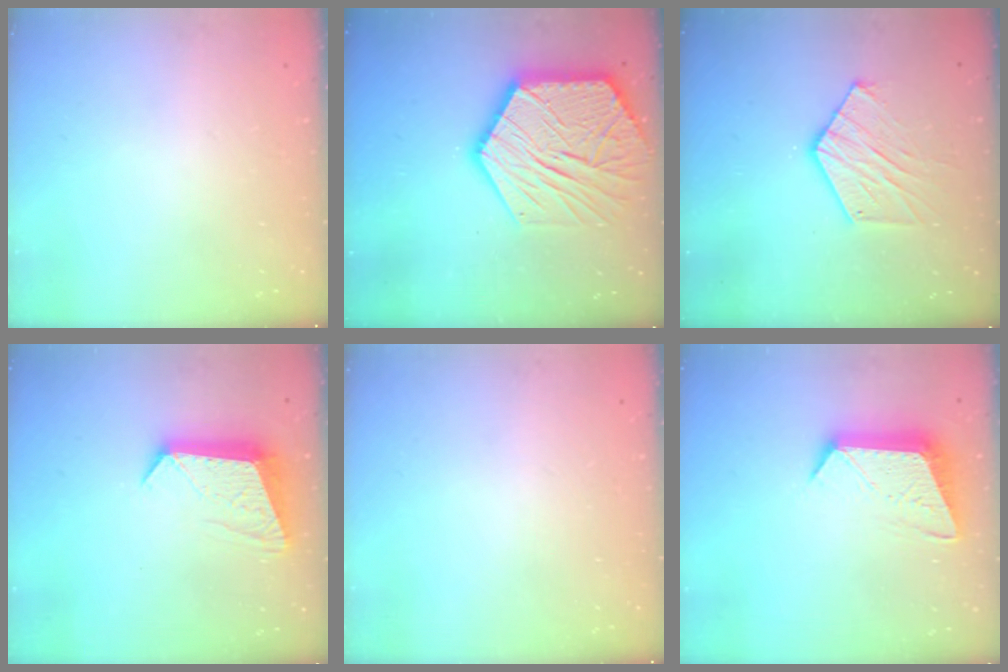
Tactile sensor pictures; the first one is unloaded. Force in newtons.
{"total": 25.2, "press": 25.1, "slide": 2.2}
{"total": 10.5, "press": 10.5, "slide": 0.4}
{"total": 12.1, "press": 12.1, "slide": 1.0}
{"total": 0.0}
{"total": 12.7, "press": 12.7, "slide": 0.7}